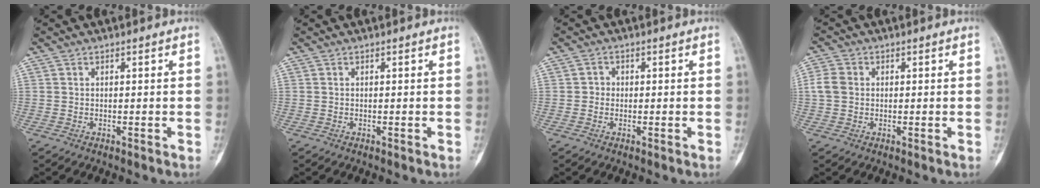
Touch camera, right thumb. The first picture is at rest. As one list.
[{"total": 0.0}, {"total": 1.4, "force": [-0.2, 1.3, 0.4], "torque": [0.003, 0.006, -0.008]}, {"total": 3.8, "force": [0.2, 3.2, 2.1], "torque": [-0.044, 0.007, -0.002]}]